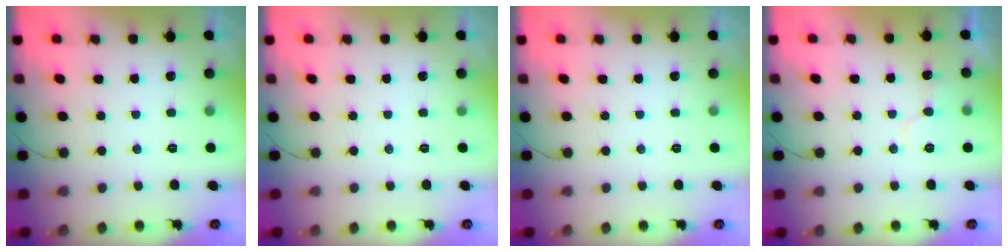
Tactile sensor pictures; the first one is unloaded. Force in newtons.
{"total": 0.0}
{"total": 0.0}
{"total": 7.2, "press": 7.2, "slide": 0.5}